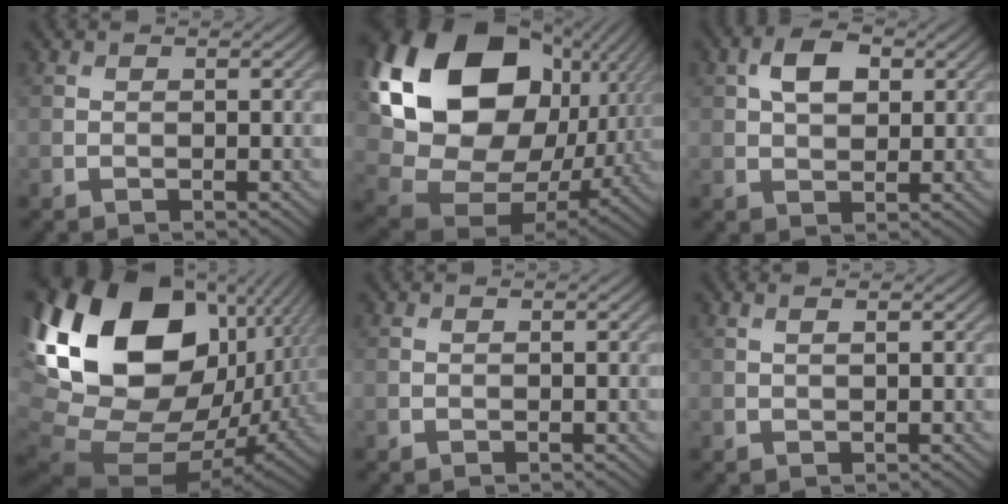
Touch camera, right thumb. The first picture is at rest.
{"total": 23.8, "force": [6.9, 17.3, 14.8], "torque": [-0.367, -0.002, 0.158]}
{"total": 5.1, "force": [1.7, 3.0, 3.7], "torque": [-0.070, 0.007, 0.024]}
{"total": 22.1, "force": [5.1, 14.7, 15.8], "torque": [-0.350, -0.029, 0.128]}
{"total": 0.0}
{"total": 0.9, "force": [0.5, 0.0, 0.7], "torque": [-0.013, -0.001, 0.009]}